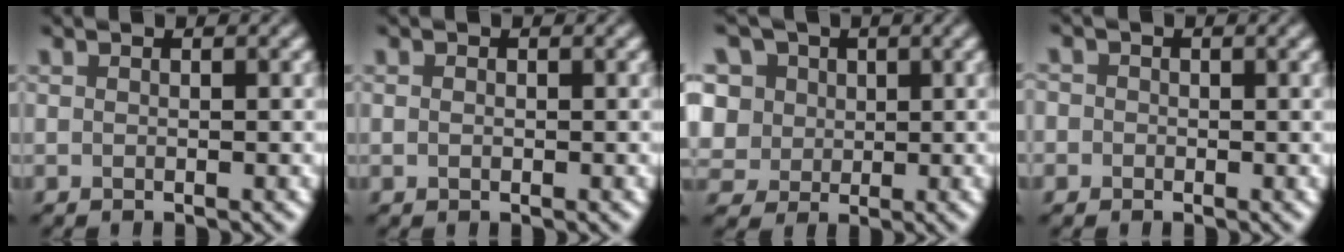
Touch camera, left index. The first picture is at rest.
{"total": 0.6, "force": [0.0, 0.5, 0.4], "torque": [-0.007, 0.000, 0.000]}
{"total": 11.5, "force": [5.2, 8.6, 5.5], "torque": [-0.125, 0.035, 0.066]}
{"total": 2.3, "force": [0.4, 2.2, 0.7], "torque": [0.009, 0.013, -0.018]}